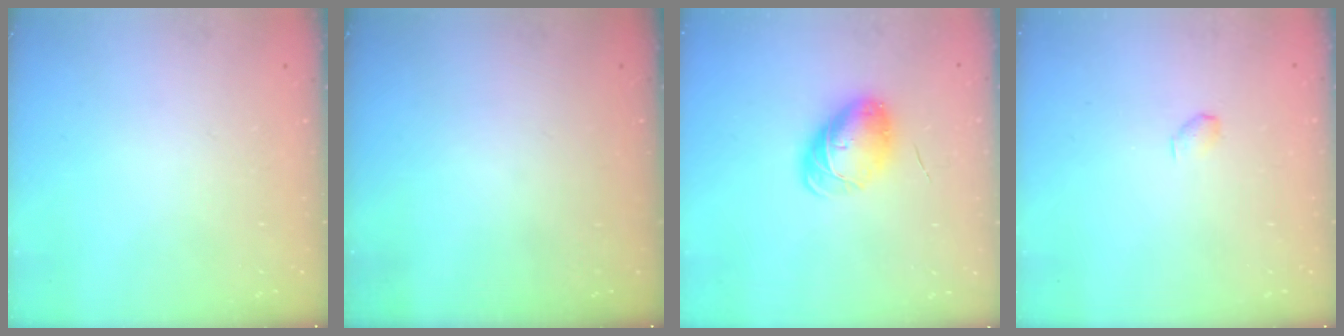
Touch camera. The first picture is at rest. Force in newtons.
{"total": 0.0}
{"total": 9.1, "press": 8.9, "slide": 1.9}
{"total": 3.1, "press": 3.0, "slide": 0.6}